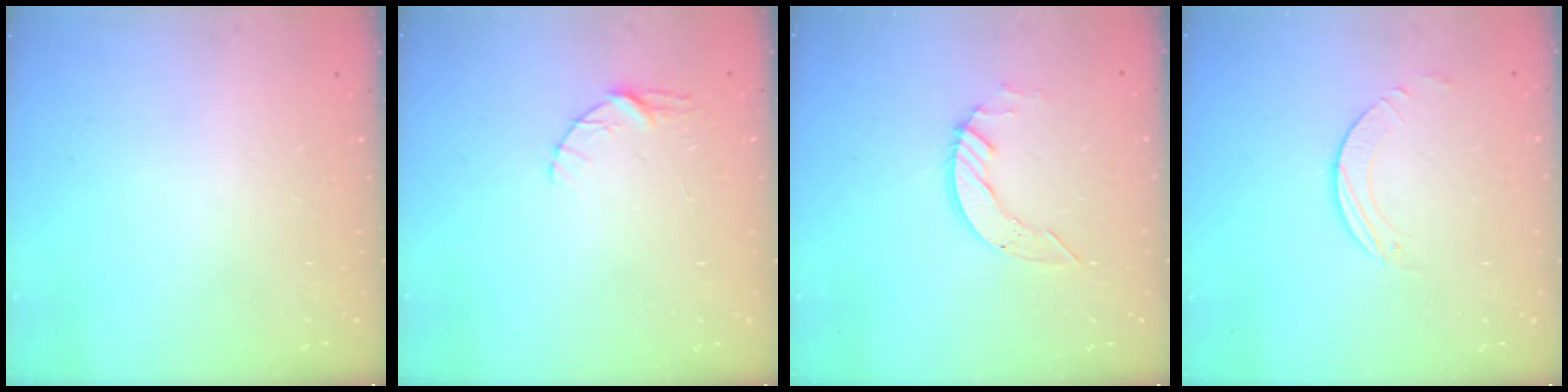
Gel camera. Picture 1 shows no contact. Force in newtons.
{"total": 3.4, "press": 3.3, "slide": 0.5}
{"total": 5.4, "press": 5.4, "slide": 0.1}
{"total": 1.6, "press": 1.6, "slide": 0.2}